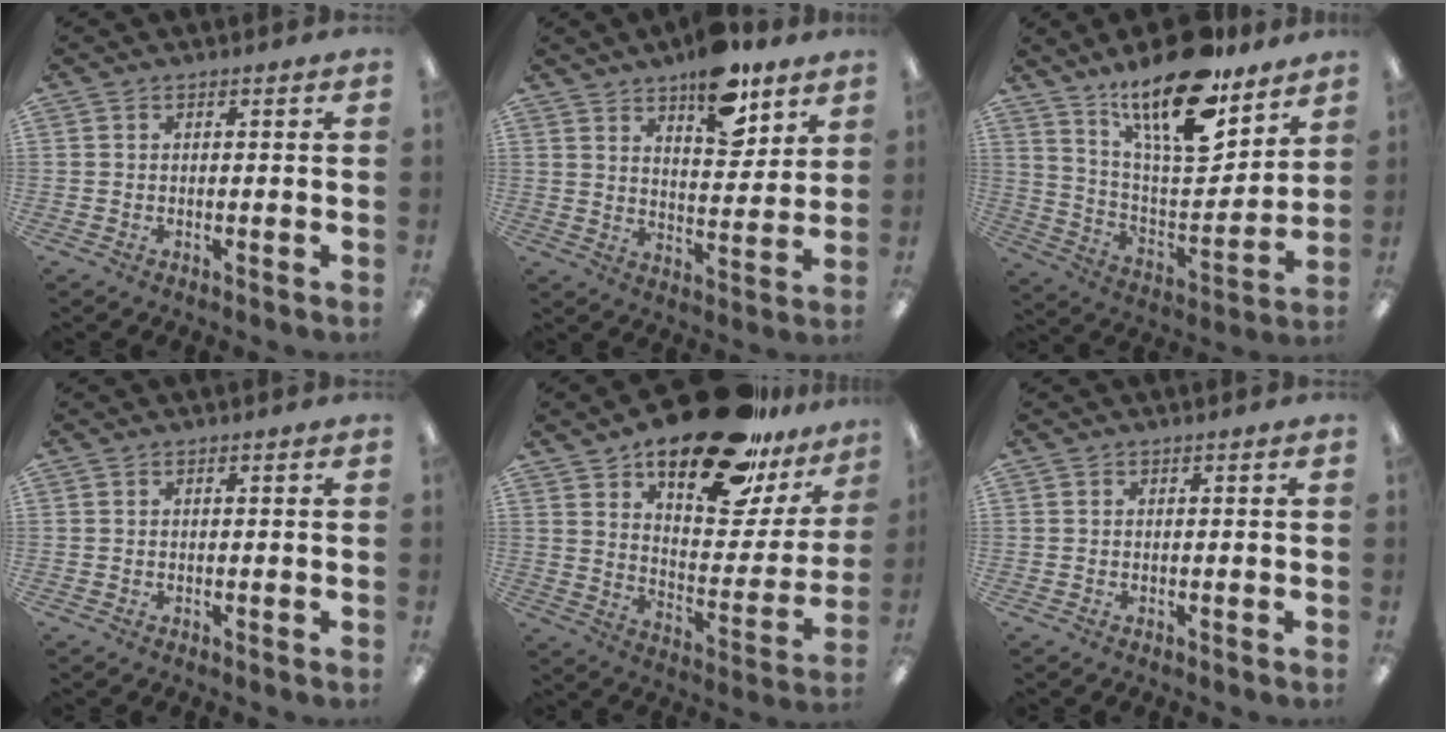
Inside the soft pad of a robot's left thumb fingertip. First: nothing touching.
{"total": 13.5, "force": [9.7, 5.8, 7.2], "torque": [-0.089, -0.058, 0.167]}
{"total": 20.5, "force": [15.1, 6.7, 12.2], "torque": [-0.208, -0.102, 0.257]}
{"total": 0.0}
{"total": 25.3, "force": [18.8, 9.6, 13.9], "torque": [-0.199, -0.108, 0.310]}
{"total": 0.0}